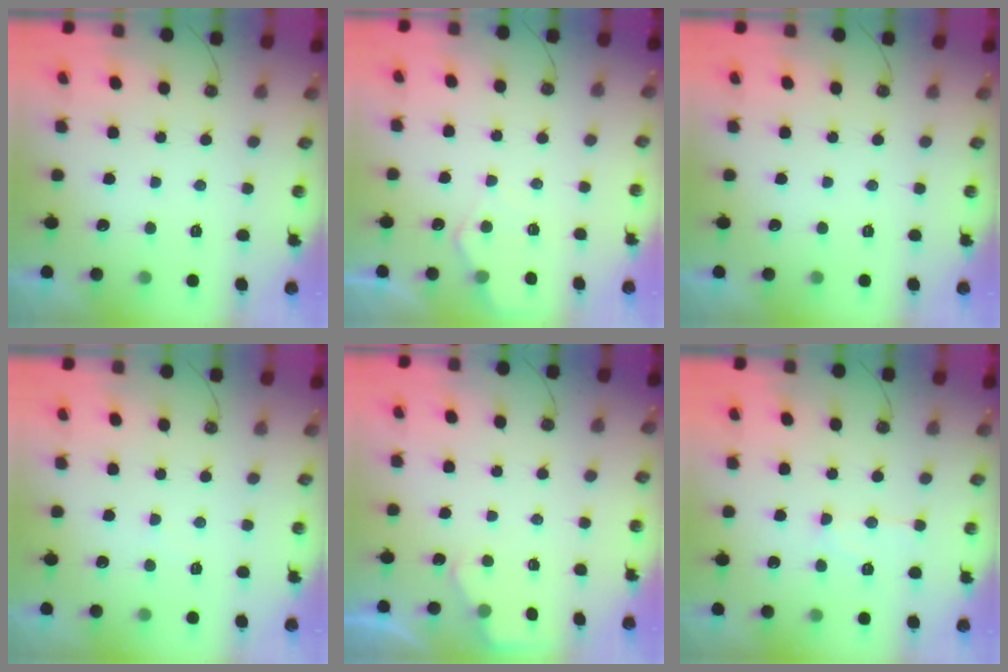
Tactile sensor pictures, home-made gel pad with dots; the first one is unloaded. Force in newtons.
{"total": 5.3, "press": 5.2, "slide": 0.7}
{"total": 0.0}
{"total": 2.0, "press": 2.0, "slide": 0.3}
{"total": 1.9, "press": 1.9, "slide": 0.3}
{"total": 9.0, "press": 9.0, "slide": 0.7}